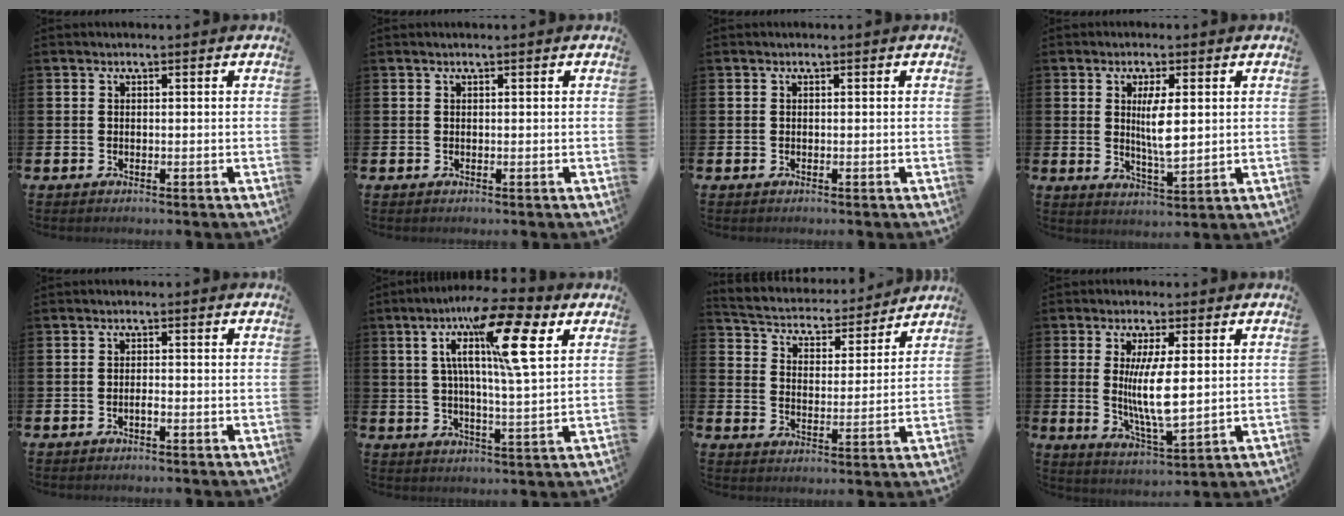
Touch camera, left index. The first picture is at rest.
{"total": 0.0}
{"total": 0.0}
{"total": 5.1, "force": [1.4, 1.3, 4.7], "torque": [-0.070, -0.011, 0.017]}
{"total": 0.7, "force": [-0.4, 0.1, 0.5], "torque": [-0.020, 0.000, -0.005]}
{"total": 14.2, "force": [7.6, 1.9, 11.9], "torque": [-0.222, -0.021, 0.114]}
{"total": 4.7, "force": [4.5, 1.4, 0.4], "torque": [-0.042, -0.041, 0.072]}
{"total": 7.5, "force": [1.6, 2.0, 7.1], "torque": [-0.126, -0.016, 0.022]}